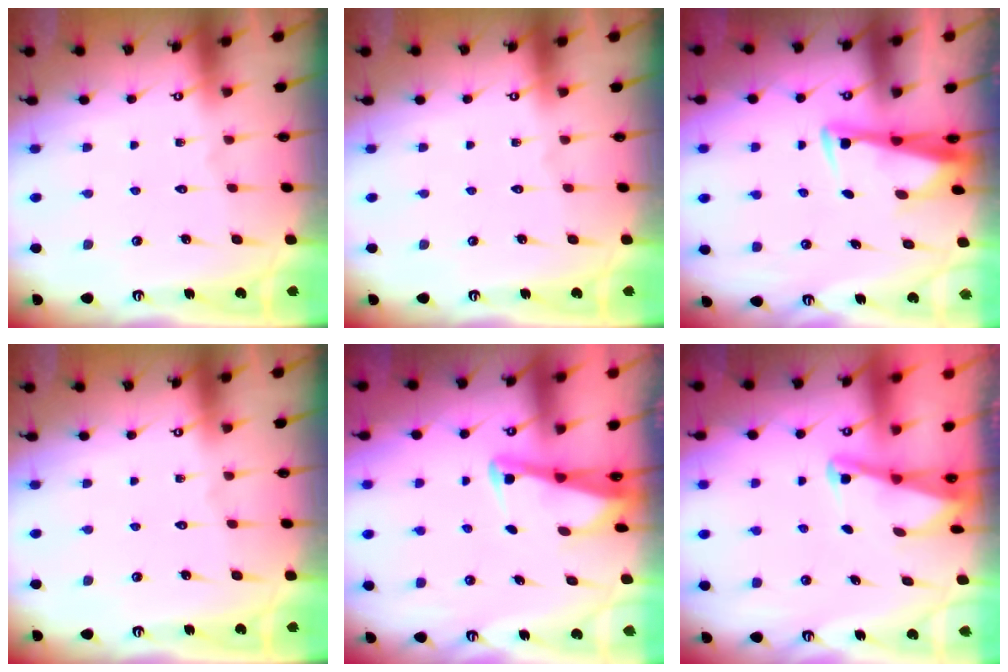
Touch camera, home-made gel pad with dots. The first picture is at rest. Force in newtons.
{"total": 0.0}
{"total": 3.6, "press": 3.5, "slide": 0.9}
{"total": 0.0}
{"total": 2.6, "press": 2.6, "slide": 0.2}
{"total": 2.1, "press": 2.0, "slide": 0.4}